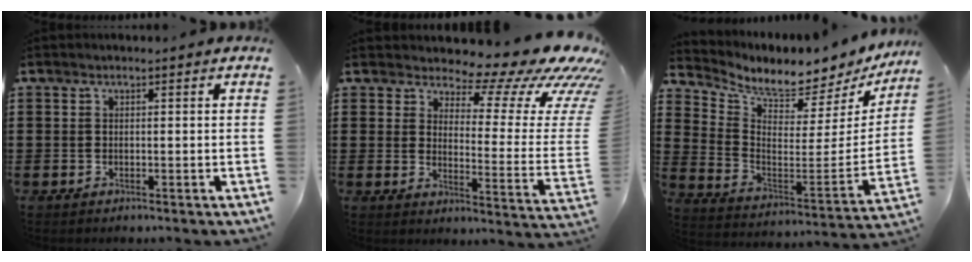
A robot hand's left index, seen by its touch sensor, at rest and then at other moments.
{"total": 11.0, "force": [8.2, 3.3, 6.4], "torque": [-0.106, -0.066, 0.137]}
{"total": 5.2, "force": [4.7, 1.1, 1.9], "torque": [-0.052, -0.062, 0.072]}